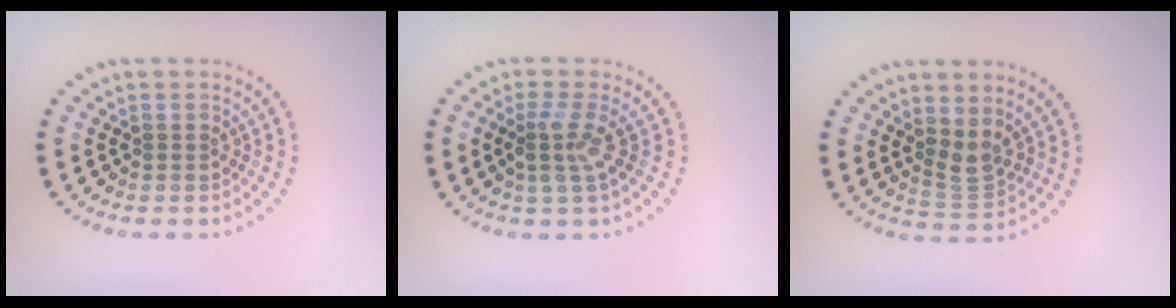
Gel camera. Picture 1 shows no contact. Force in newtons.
{"total": 2.6, "press": 1.9, "slide": 1.9}
{"total": 2.0, "press": 1.6, "slide": 1.2}